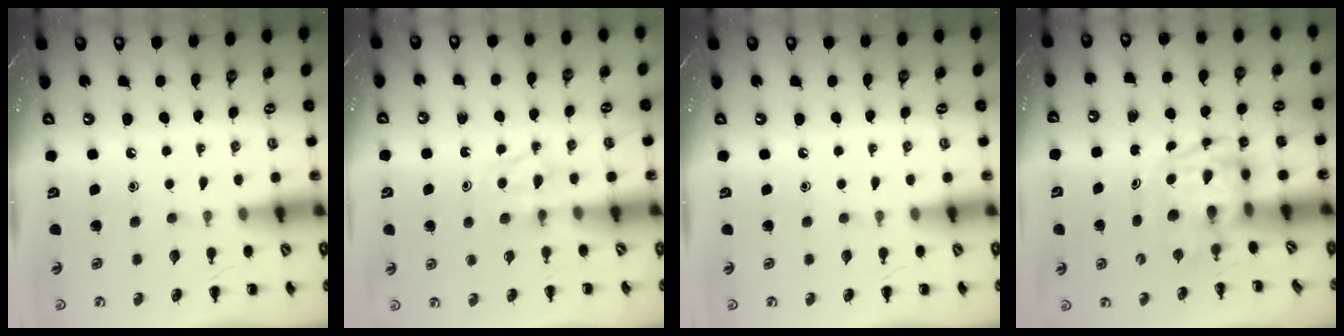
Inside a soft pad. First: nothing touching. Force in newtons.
{"total": 5.1, "press": 4.9, "slide": 1.5}
{"total": 0.0}
{"total": 3.8, "press": 3.7, "slide": 0.8}